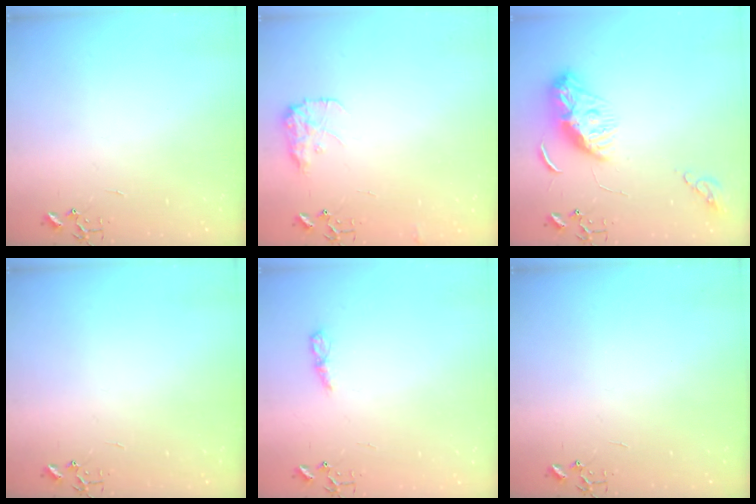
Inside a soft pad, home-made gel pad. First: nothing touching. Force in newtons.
{"total": 9.8, "press": 9.8, "slide": 0.2}
{"total": 9.9, "press": 9.8, "slide": 1.1}
{"total": 0.0}
{"total": 6.8, "press": 6.8, "slide": 0.5}
{"total": 0.0}